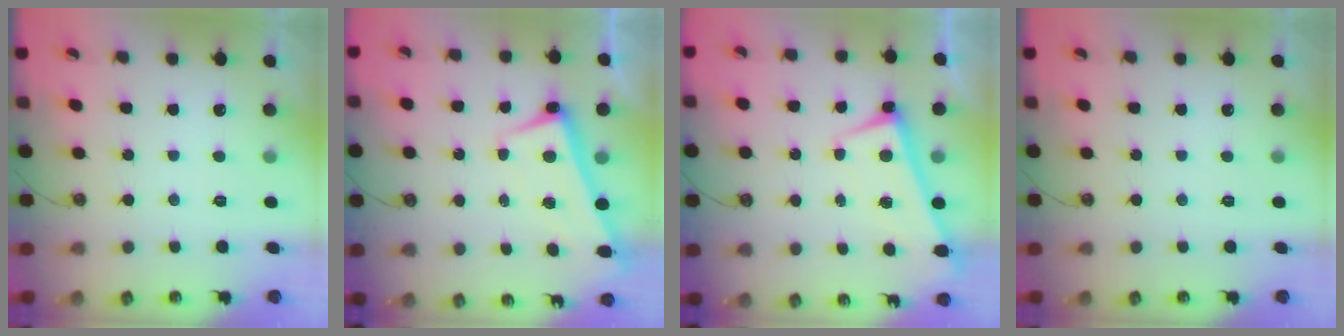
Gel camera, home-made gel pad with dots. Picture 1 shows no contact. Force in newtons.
{"total": 2.6, "press": 2.4, "slide": 0.8}
{"total": 0.8, "press": 0.6, "slide": 0.5}
{"total": 0.0}